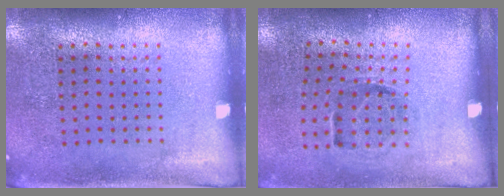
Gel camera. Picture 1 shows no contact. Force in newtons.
{"total": 1.1, "press": 0.8, "slide": 0.8}